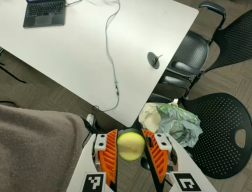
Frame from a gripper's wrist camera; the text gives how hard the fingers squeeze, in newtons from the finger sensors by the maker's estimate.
{"total": 8.6, "left": 8.4, "right": 8.8}